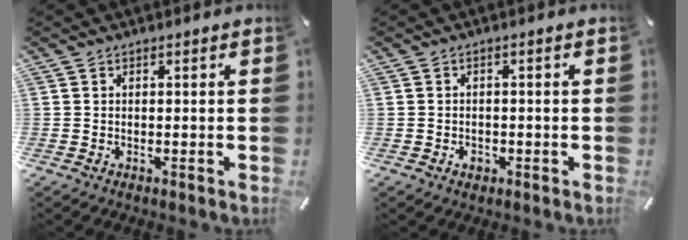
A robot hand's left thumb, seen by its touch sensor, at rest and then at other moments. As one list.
[{"total": 2.1, "force": [-1.0, 1.7, 0.9], "torque": [-0.017, 0.005, -0.020]}]